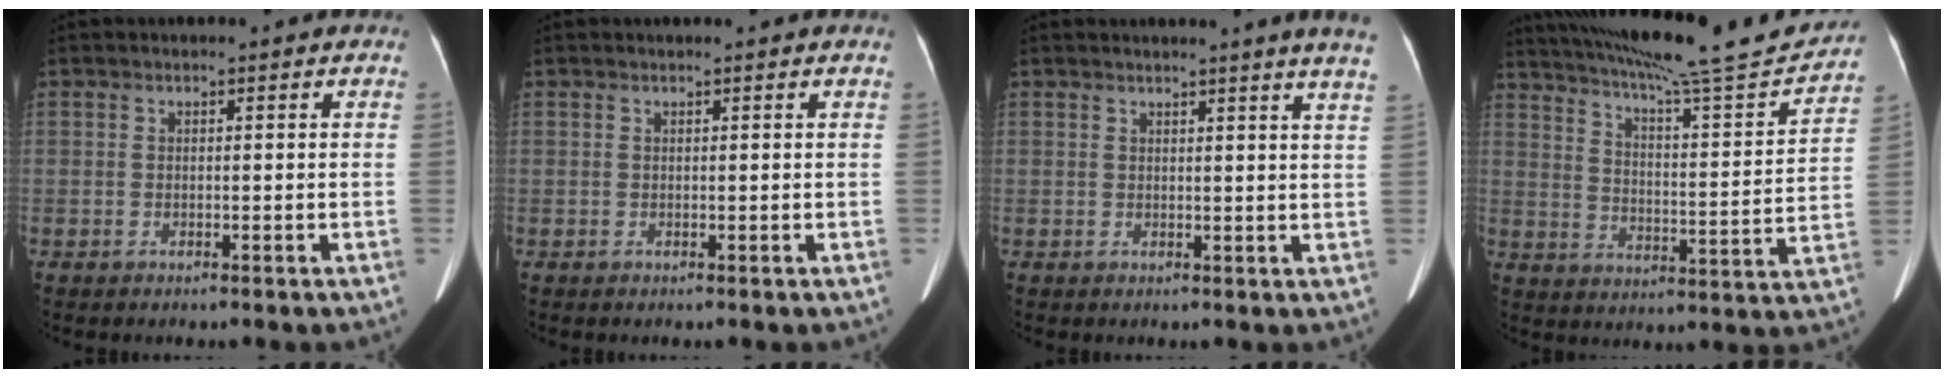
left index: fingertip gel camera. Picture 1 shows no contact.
{"total": 0.9, "force": [0.9, -0.1, 0.3], "torque": [-0.009, 0.008, 0.017]}
{"total": 7.2, "force": [6.2, -1.4, 3.4], "torque": [-0.034, -0.021, 0.050]}
{"total": 22.7, "force": [20.7, 1.0, 9.4], "torque": [-0.159, -0.031, 0.285]}